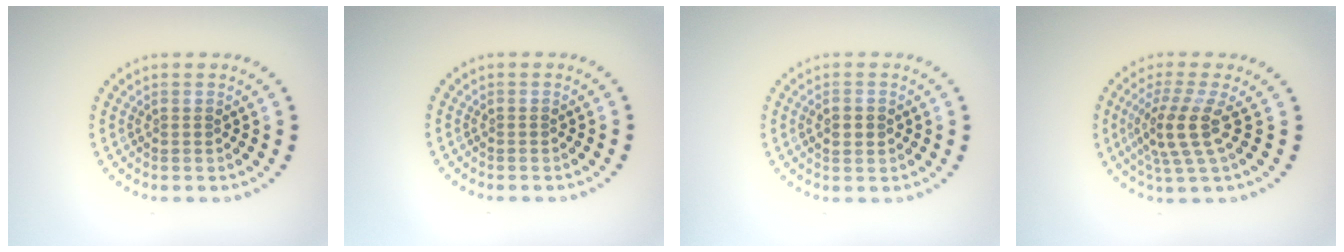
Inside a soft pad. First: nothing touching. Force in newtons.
{"total": 0.0}
{"total": 2.3, "press": 2.2, "slide": 0.1}
{"total": 3.8, "press": 2.9, "slide": 2.4}